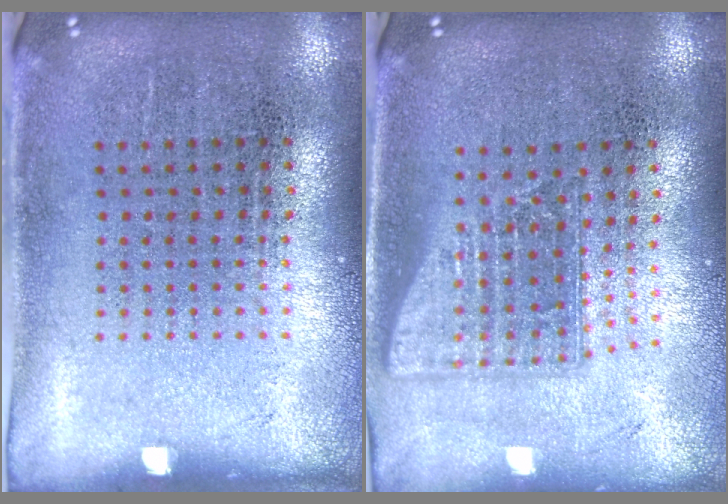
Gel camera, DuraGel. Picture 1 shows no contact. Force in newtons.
{"total": 1.5, "press": 1.2, "slide": 0.9}